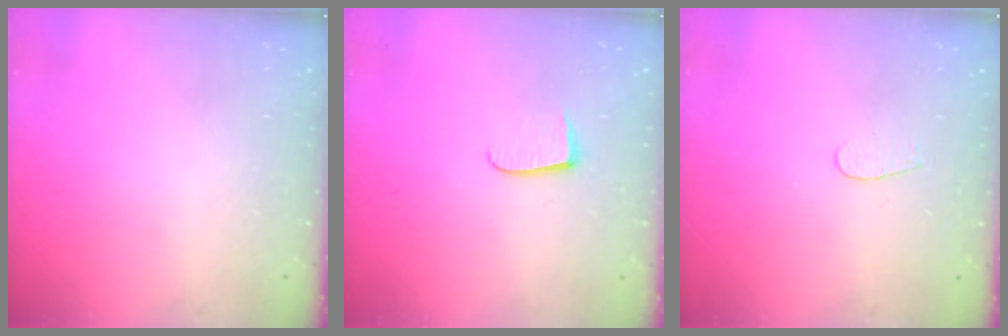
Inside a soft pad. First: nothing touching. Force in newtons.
{"total": 6.0, "press": 5.9, "slide": 0.7}
{"total": 3.1, "press": 3.1, "slide": 0.4}